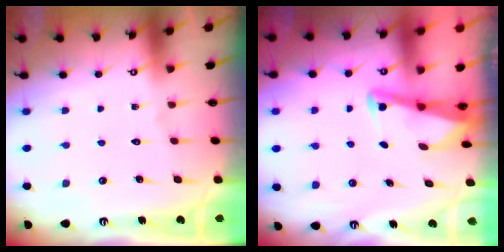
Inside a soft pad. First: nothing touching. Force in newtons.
{"total": 2.9, "press": 2.9, "slide": 0.4}